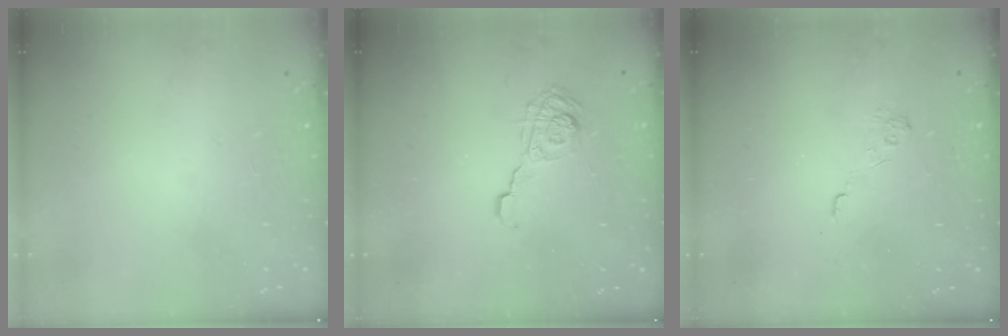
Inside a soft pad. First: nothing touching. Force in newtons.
{"total": 8.4, "press": 8.4, "slide": 0.1}
{"total": 2.7, "press": 2.3, "slide": 1.4}